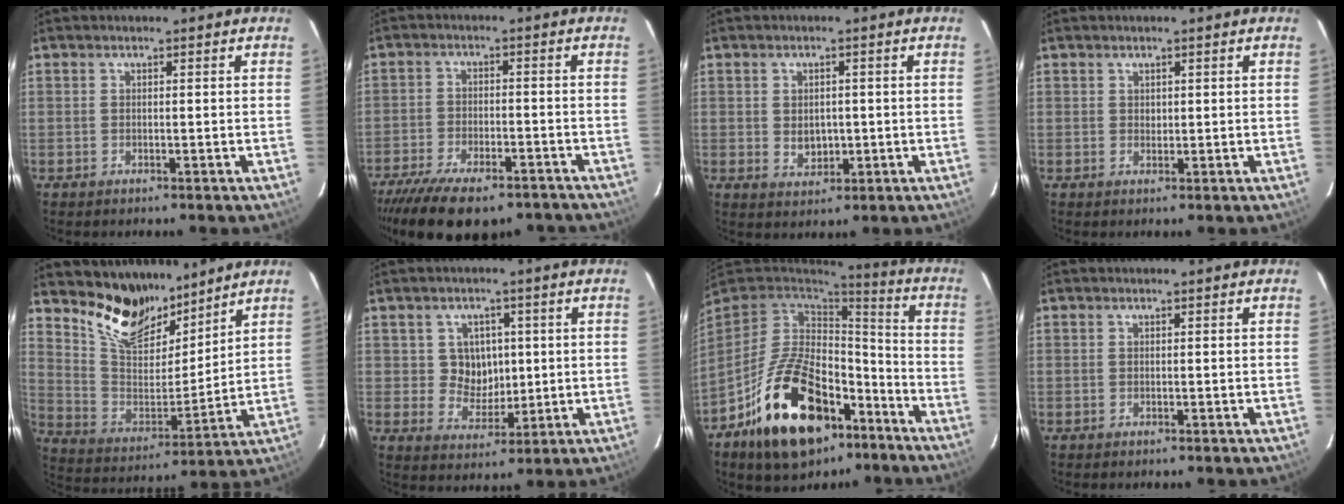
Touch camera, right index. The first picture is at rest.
{"total": 18.3, "force": [-14.2, 6.9, 9.2], "torque": [-0.192, -0.035, -0.209]}
{"total": 4.1, "force": [-0.2, 3.3, 2.5], "torque": [-0.041, -0.003, 0.004]}
{"total": 1.1, "force": [0.5, 1.0, 0.1], "torque": [0.002, 0.002, 0.009]}
{"total": 14.3, "force": [11.6, 6.5, 5.4], "torque": [-0.120, -0.008, 0.219]}
{"total": 6.5, "force": [1.0, 6.2, 2.0], "torque": [-0.035, 0.008, 0.026]}
{"total": 23.9, "force": [-12.6, 13.2, 15.4], "torque": [-0.302, 0.008, -0.190]}
{"total": 0.0}